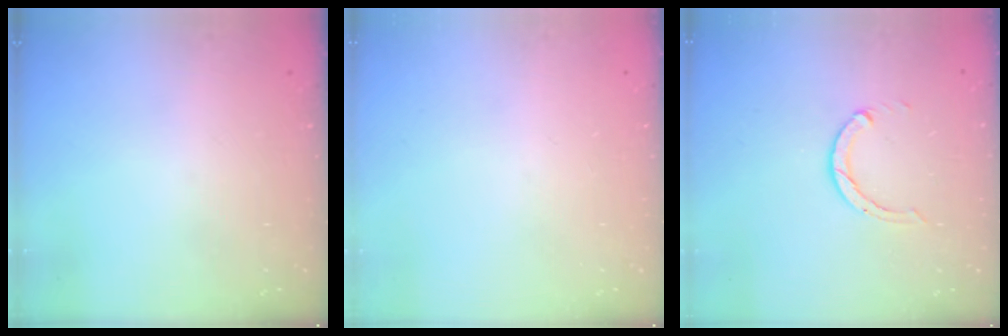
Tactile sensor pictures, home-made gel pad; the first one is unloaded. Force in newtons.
{"total": 0.0}
{"total": 3.2, "press": 3.1, "slide": 0.4}